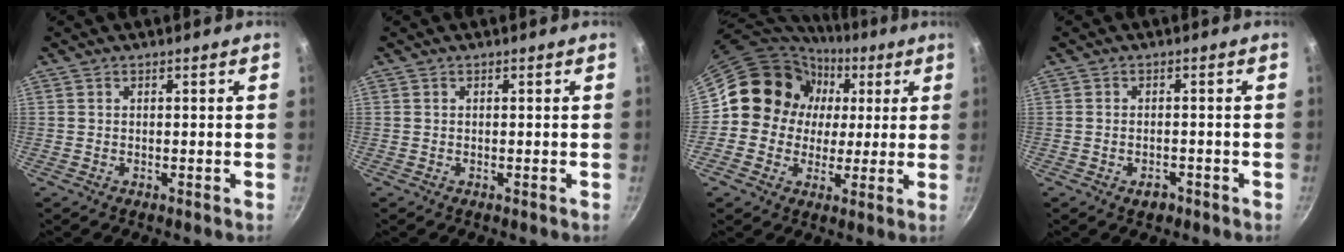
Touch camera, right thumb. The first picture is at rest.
{"total": 0.0}
{"total": 13.7, "force": [2.8, 12.6, 4.5], "torque": [-0.045, 0.009, 0.032]}
{"total": 2.6, "force": [-1.5, 1.6, 1.4], "torque": [-0.016, 0.013, -0.017]}